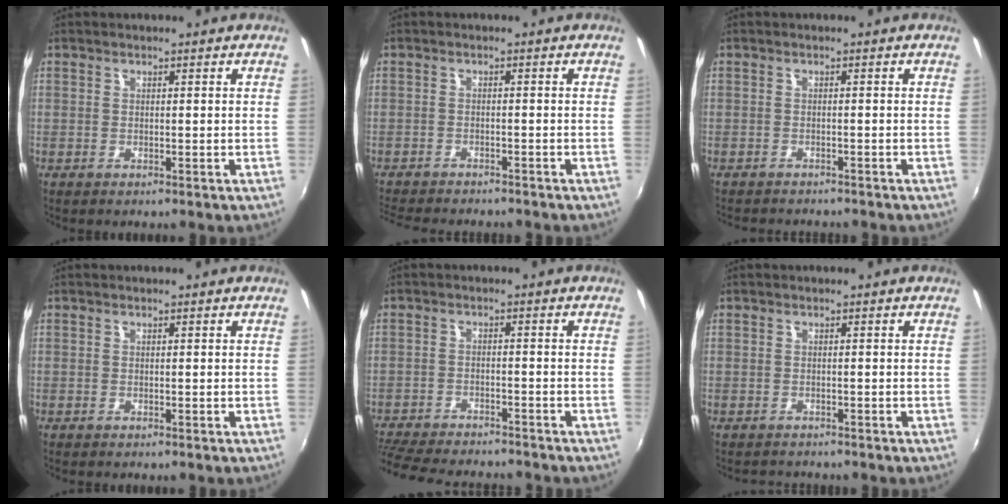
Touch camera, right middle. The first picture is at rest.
{"total": 8.5, "force": [-7.8, 1.6, 3.0], "torque": [-0.078, -0.016, -0.121]}
{"total": 4.1, "force": [-3.8, 0.7, 1.2], "torque": [-0.033, -0.012, -0.057]}
{"total": 0.0}
{"total": 14.7, "force": [-13.0, 3.3, 6.0], "torque": [-0.143, -0.019, -0.204]}
{"total": 1.6, "force": [-1.5, 0.6, -0.1], "torque": [-0.005, -0.001, -0.024]}